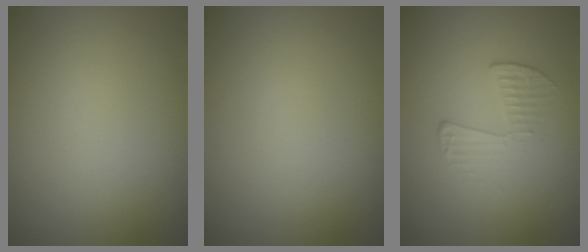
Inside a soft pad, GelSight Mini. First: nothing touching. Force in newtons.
{"total": 0.0}
{"total": 1.9, "press": 0.7, "slide": 1.8}